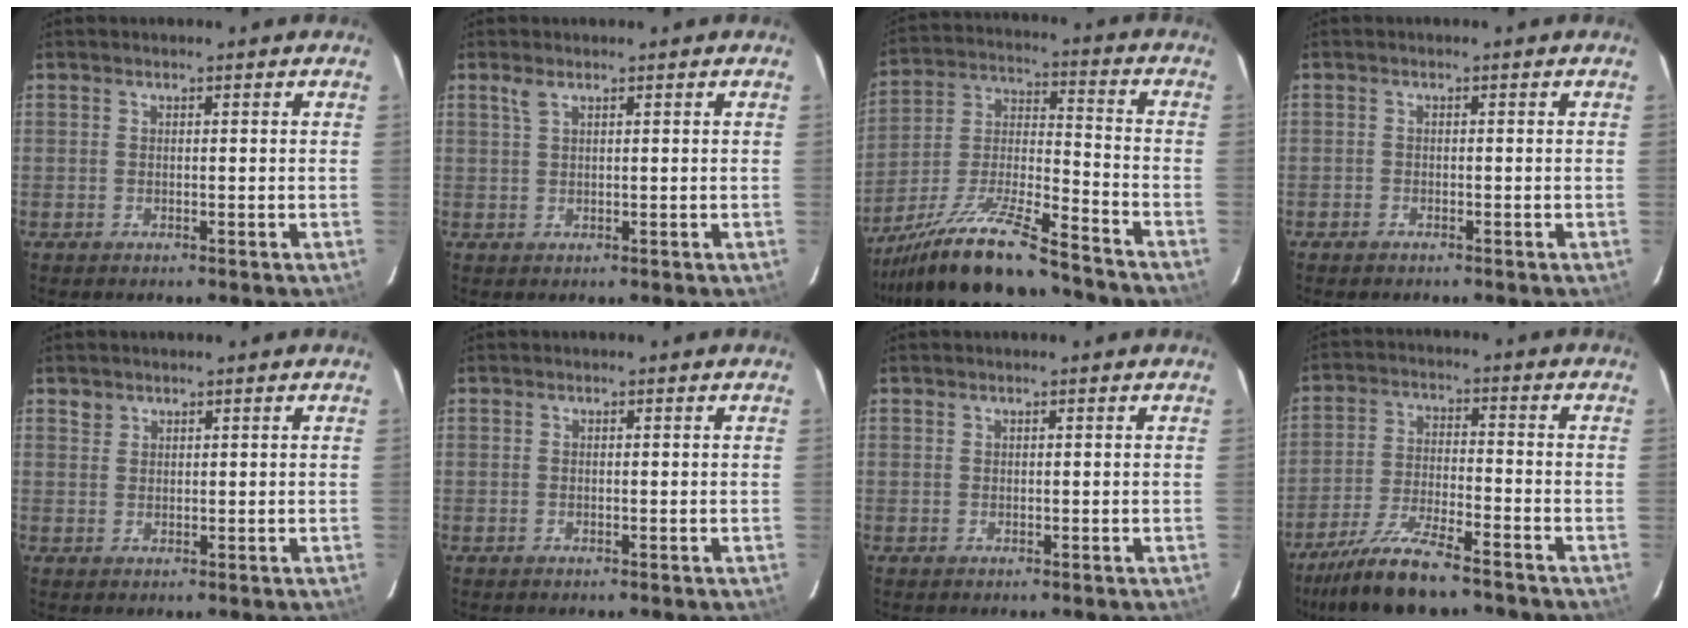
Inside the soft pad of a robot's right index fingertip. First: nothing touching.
{"total": 1.5, "force": [1.0, 0.4, 1.0], "torque": [-0.023, 0.005, 0.021]}
{"total": 19.5, "force": [-16.1, 2.8, 10.7], "torque": [-0.214, -0.021, -0.274]}
{"total": 1.1, "force": [-0.9, 0.6, 0.1], "torque": [-0.009, 0.001, -0.018]}
{"total": 1.4, "force": [1.0, 0.9, 0.0], "torque": [0.001, 0.003, 0.019]}
{"total": 0.0}
{"total": 0.0}
{"total": 13.7, "force": [-11.3, 2.5, 7.4], "torque": [-0.164, -0.024, -0.202]}